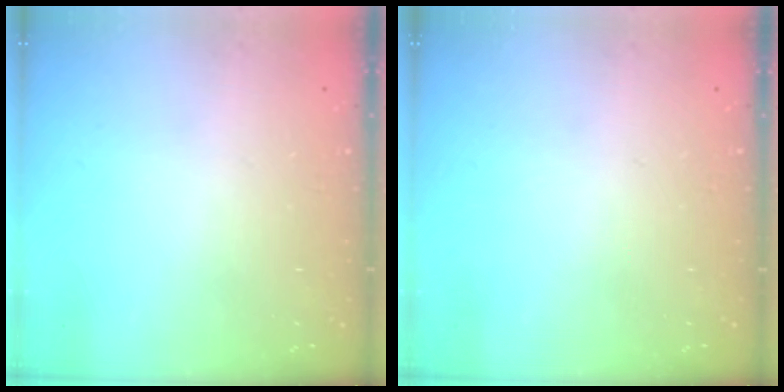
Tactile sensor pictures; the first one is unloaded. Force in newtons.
{"total": 0.0}